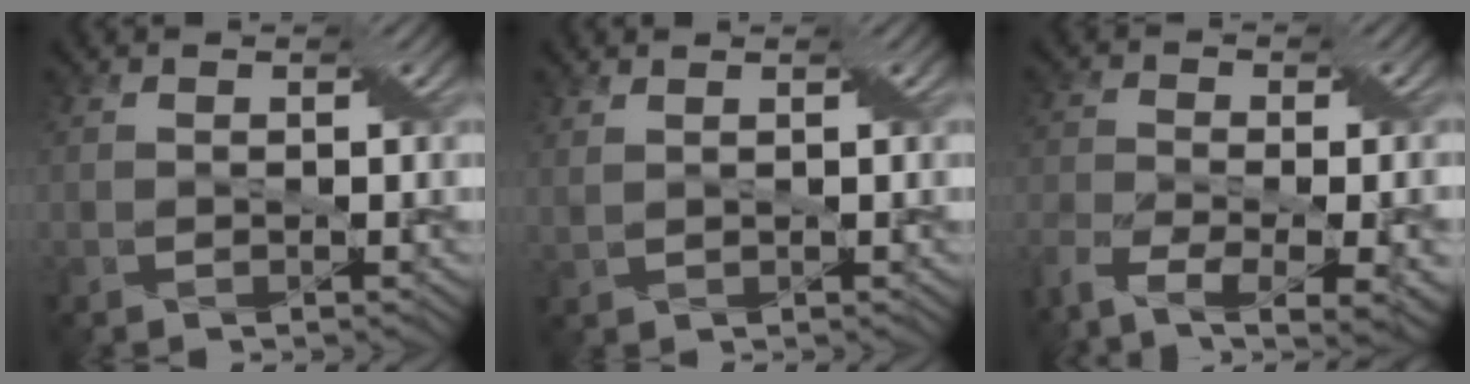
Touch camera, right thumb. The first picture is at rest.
{"total": 1.6, "force": [1.4, 0.0, 0.6], "torque": [-0.022, 0.003, 0.023]}
{"total": 10.5, "force": [-6.6, 3.8, 7.2], "torque": [-0.153, -0.020, -0.108]}